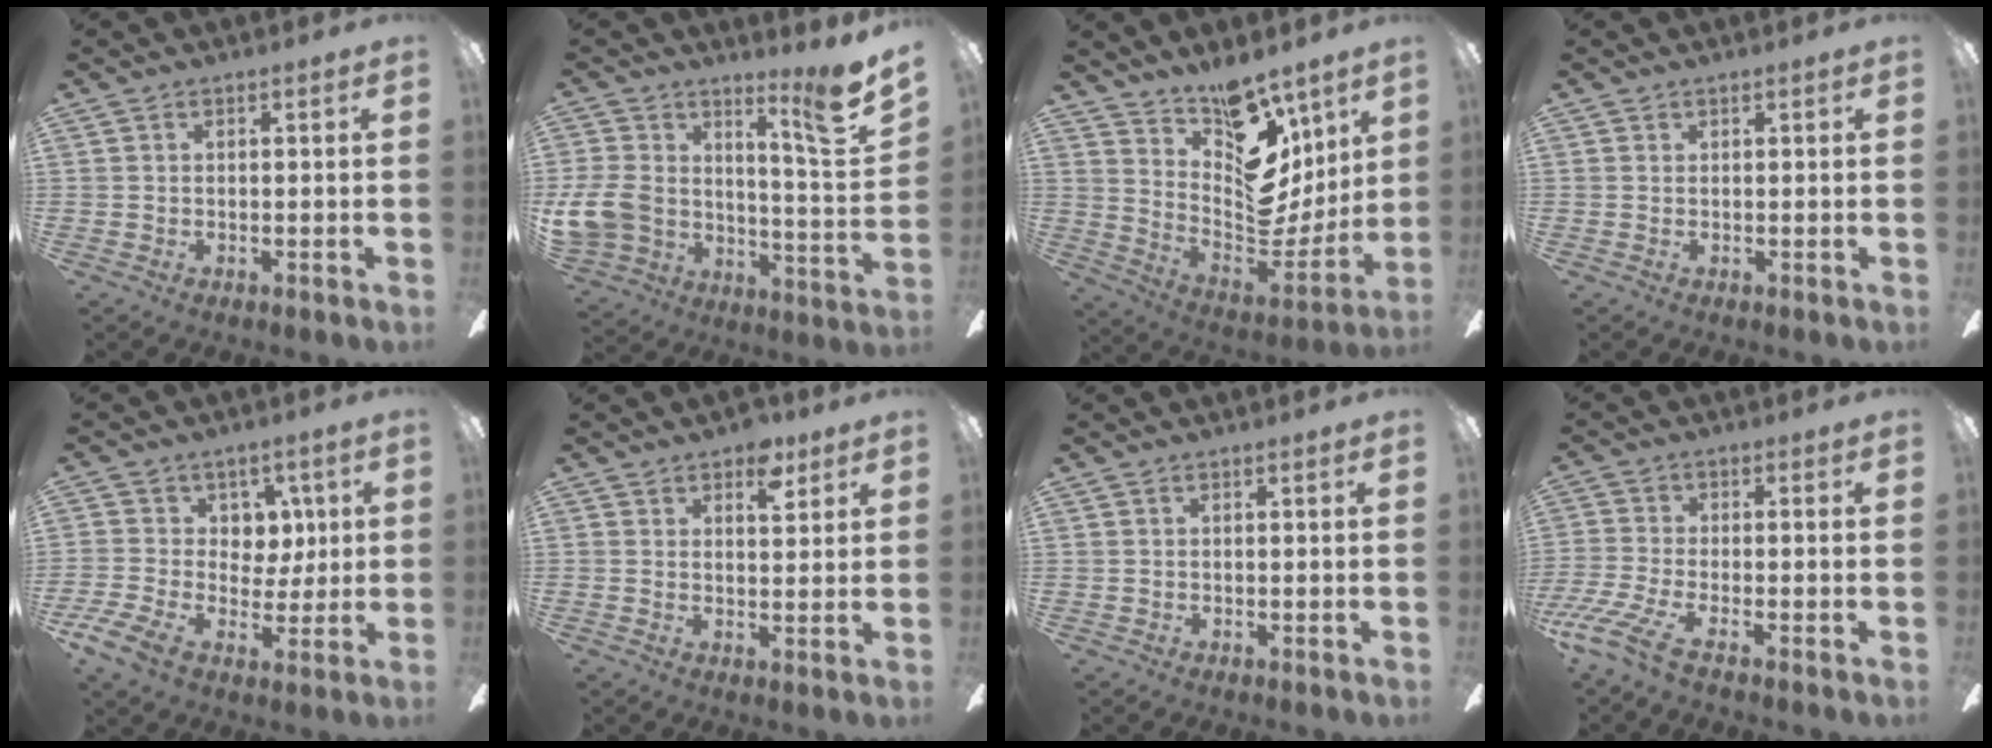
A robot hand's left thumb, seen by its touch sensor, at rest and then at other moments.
{"total": 17.0, "force": [8.1, 8.1, 12.6], "torque": [-0.188, -0.052, 0.134]}
{"total": 16.4, "force": [10.8, 9.1, 8.2], "torque": [-0.090, -0.113, 0.194]}
{"total": 0.0}
{"total": 9.8, "force": [0.2, 8.5, 5.0], "torque": [-0.093, 0.007, 0.011]}
{"total": 6.1, "force": [4.0, 2.8, 3.6], "torque": [-0.032, -0.018, 0.063]}
{"total": 0.0}
{"total": 8.1, "force": [-4.5, 1.6, 6.6], "torque": [-0.149, -0.004, -0.088]}